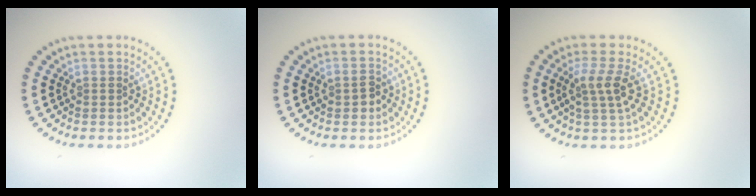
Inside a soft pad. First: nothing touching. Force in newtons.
{"total": 1.4, "press": 1.4, "slide": 0.1}
{"total": 2.7, "press": 2.0, "slide": 1.9}